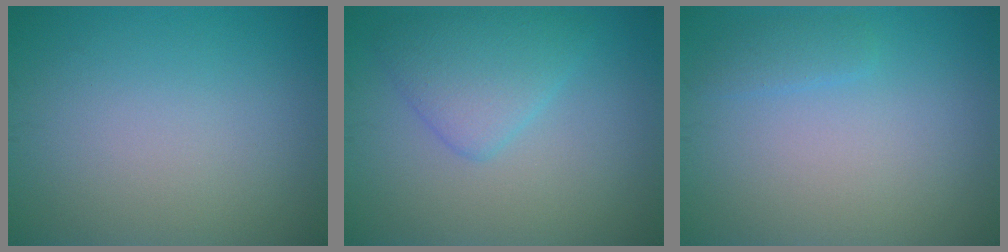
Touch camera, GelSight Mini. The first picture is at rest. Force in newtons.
{"total": 3.6, "press": 3.6, "slide": 0.3}
{"total": 1.2, "press": 1.2, "slide": 0.2}